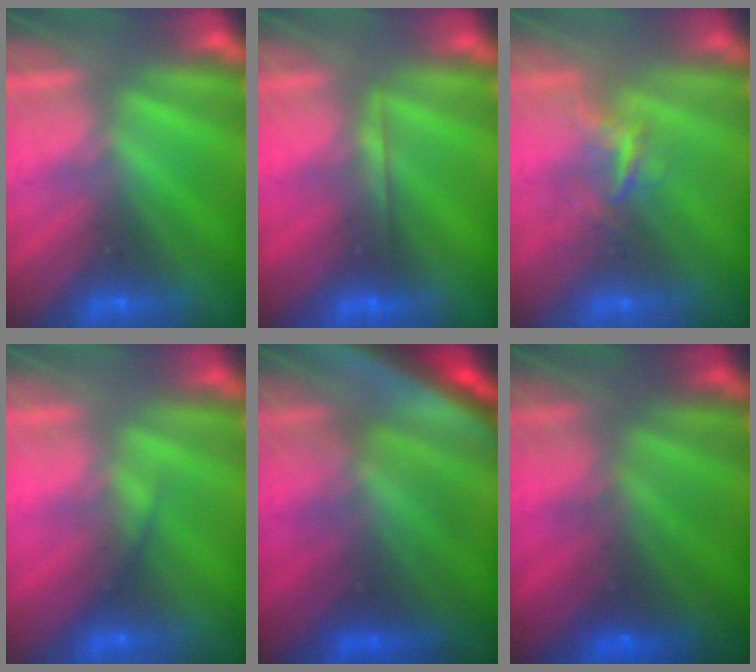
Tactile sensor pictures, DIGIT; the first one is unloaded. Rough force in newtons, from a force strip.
{"total": 1.8}
{"total": 3.6}
{"total": 2.3}
{"total": 5.7}
{"total": 6.9}